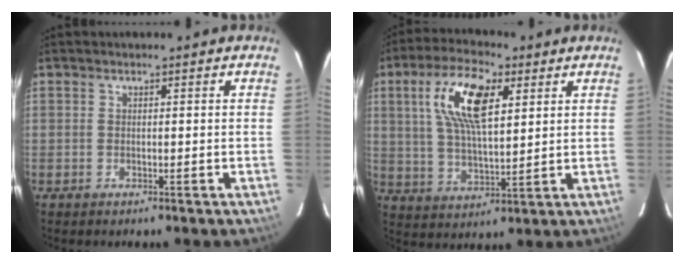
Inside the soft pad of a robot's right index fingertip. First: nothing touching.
{"total": 13.0, "force": [4.8, 5.1, 10.9], "torque": [-0.211, 0.018, 0.091]}